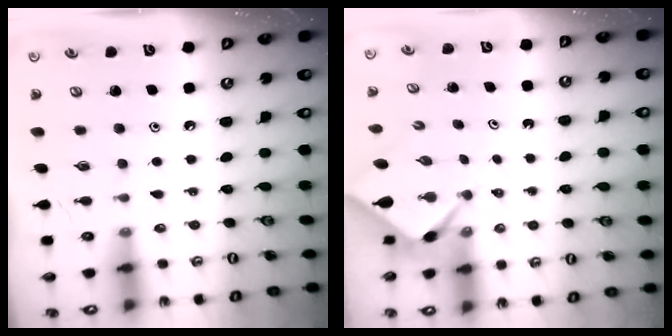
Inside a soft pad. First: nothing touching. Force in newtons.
{"total": 2.2, "press": 2.2, "slide": 0.2}